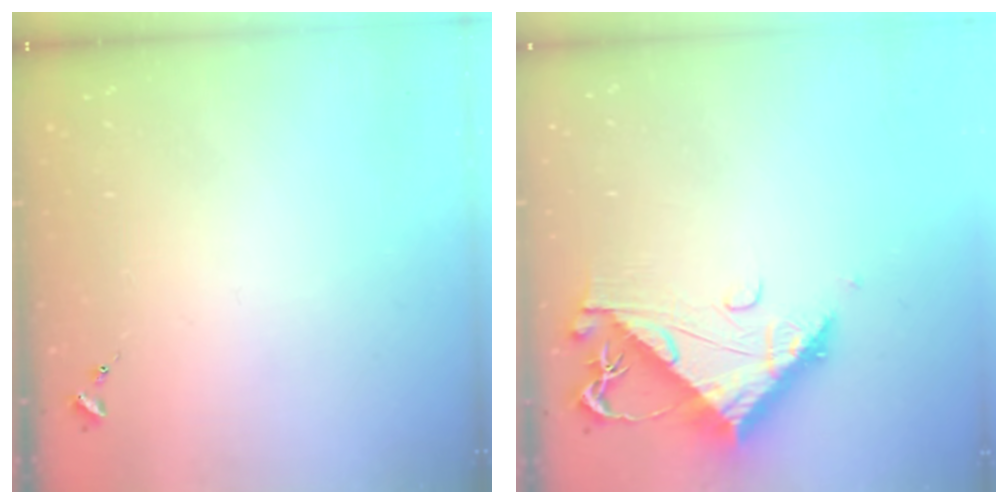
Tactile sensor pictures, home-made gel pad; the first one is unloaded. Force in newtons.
{"total": 10.1, "press": 10.0, "slide": 1.0}